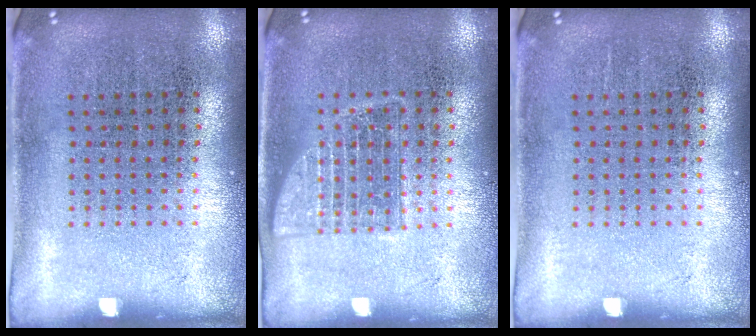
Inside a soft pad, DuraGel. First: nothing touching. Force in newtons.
{"total": 1.0, "press": 1.0, "slide": 0.2}
{"total": 0.0}